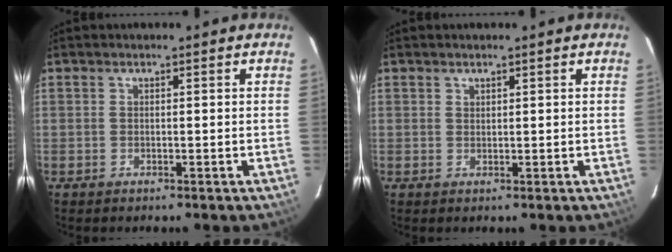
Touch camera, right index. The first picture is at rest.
{"total": 0.7, "force": [0.6, 0.3, 0.0], "torque": [0.000, 0.001, 0.011]}